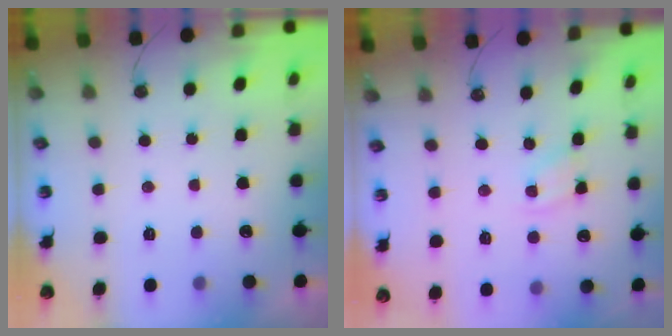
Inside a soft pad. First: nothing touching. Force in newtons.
{"total": 2.1, "press": 2.1, "slide": 0.3}